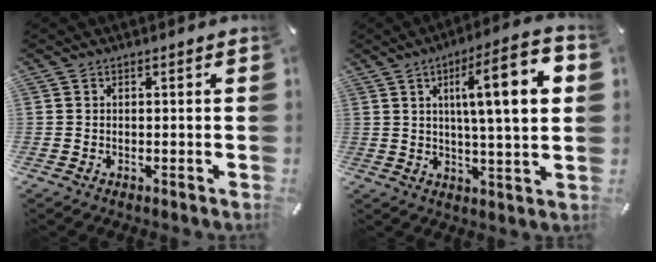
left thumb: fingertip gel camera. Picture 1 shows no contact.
{"total": 16.6, "force": [4.9, 3.2, 15.6], "torque": [-0.237, -0.011, 0.063]}